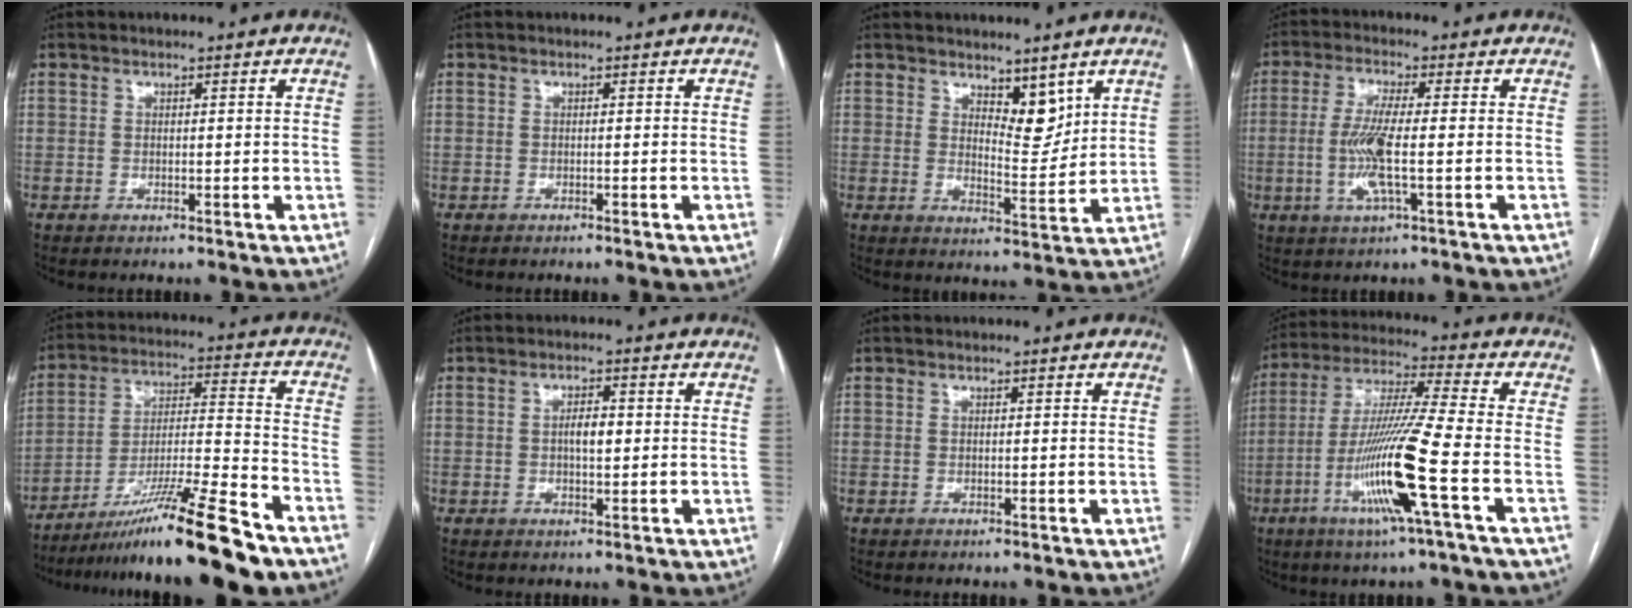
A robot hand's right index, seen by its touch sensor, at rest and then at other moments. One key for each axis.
{"total": 0.0}
{"total": 5.4, "fx": 3.8, "fy": 2.2, "fz": 3.2, "tx": -0.049, "ty": -0.011, "tz": 0.067}
{"total": 7.2, "fx": -1.1, "fy": 0.4, "fz": 7.1, "tx": -0.152, "ty": -0.008, "tz": -0.026}
{"total": 17.4, "fx": -13.1, "fy": -0.8, "fz": 11.5, "tx": -0.196, "ty": -0.016, "tz": -0.223}
{"total": 3.1, "fx": 0.2, "fy": 1.1, "fz": 2.9, "tx": -0.049, "ty": 0.002, "tz": 0.003}
{"total": 0.0}
{"total": 15.0, "fx": -5.1, "fy": -1.3, "fz": 14.0, "tx": -0.283, "ty": -0.016, "tz": -0.103}